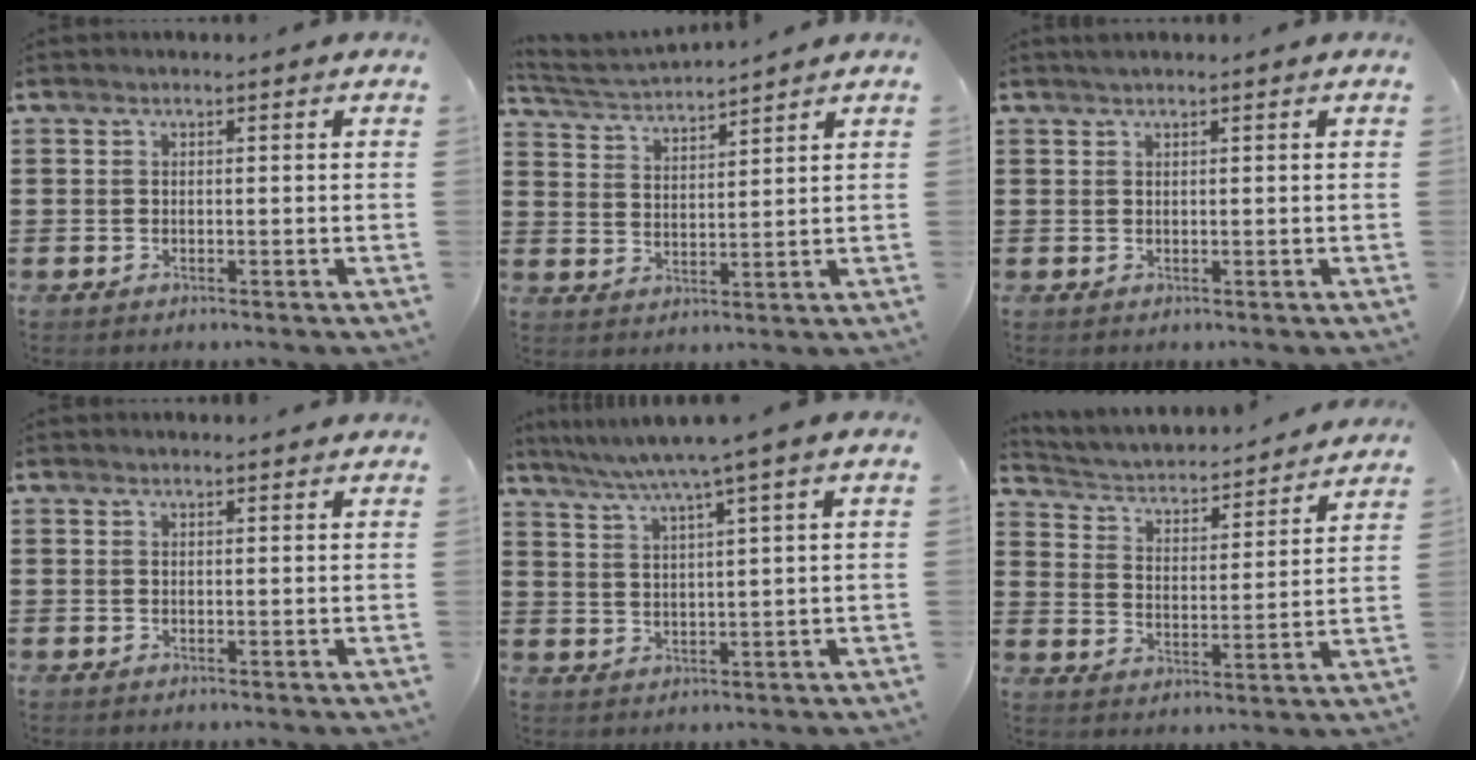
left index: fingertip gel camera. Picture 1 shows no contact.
{"total": 3.2, "force": [3.2, -0.3, 0.3], "torque": [-0.021, -0.017, 0.054]}
{"total": 0.8, "force": [0.7, 0.0, 0.4], "torque": [-0.009, -0.001, 0.013]}
{"total": 0.9, "force": [0.9, 0.1, 0.2], "torque": [-0.005, 0.000, 0.018]}
{"total": 5.5, "force": [4.0, -0.8, 3.7], "torque": [-0.083, -0.018, 0.064]}
{"total": 2.6, "force": [2.5, 0.6, 0.6], "torque": [-0.030, -0.028, 0.031]}